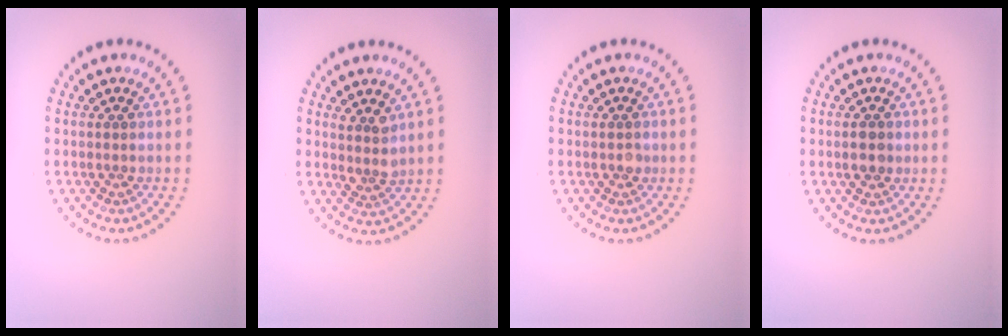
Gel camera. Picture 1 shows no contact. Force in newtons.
{"total": 1.9, "press": 1.5, "slide": 1.1}
{"total": 0.5, "press": 0.4, "slide": 0.3}
{"total": 1.6, "press": 1.5, "slide": 0.4}